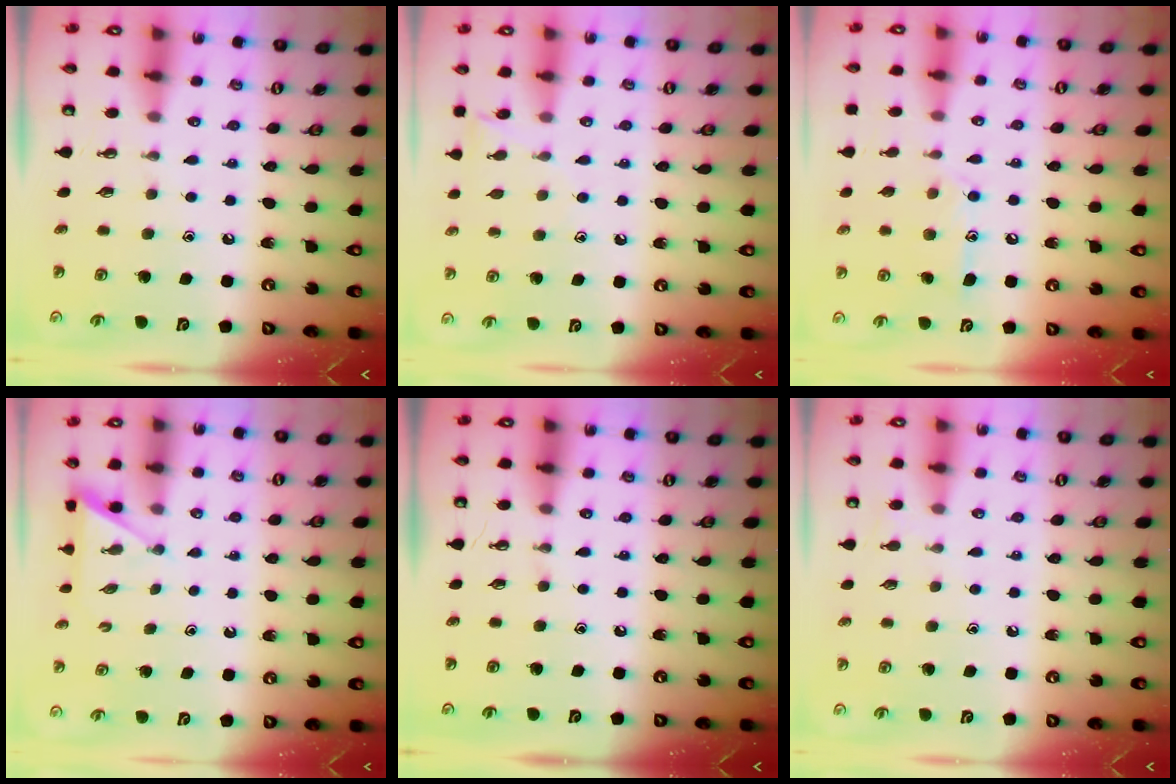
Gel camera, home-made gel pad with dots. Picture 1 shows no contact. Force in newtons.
{"total": 5.7, "press": 5.6, "slide": 0.6}
{"total": 10.3, "press": 10.3, "slide": 0.8}
{"total": 2.2, "press": 2.2, "slide": 0.2}
{"total": 0.0}
{"total": 3.4, "press": 3.3, "slide": 0.3}